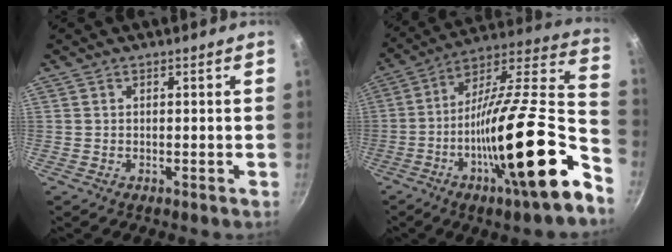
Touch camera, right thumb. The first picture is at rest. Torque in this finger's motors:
{"motor_torque": [2.25, -0.01, 2.77, 0.00, 0.72]}